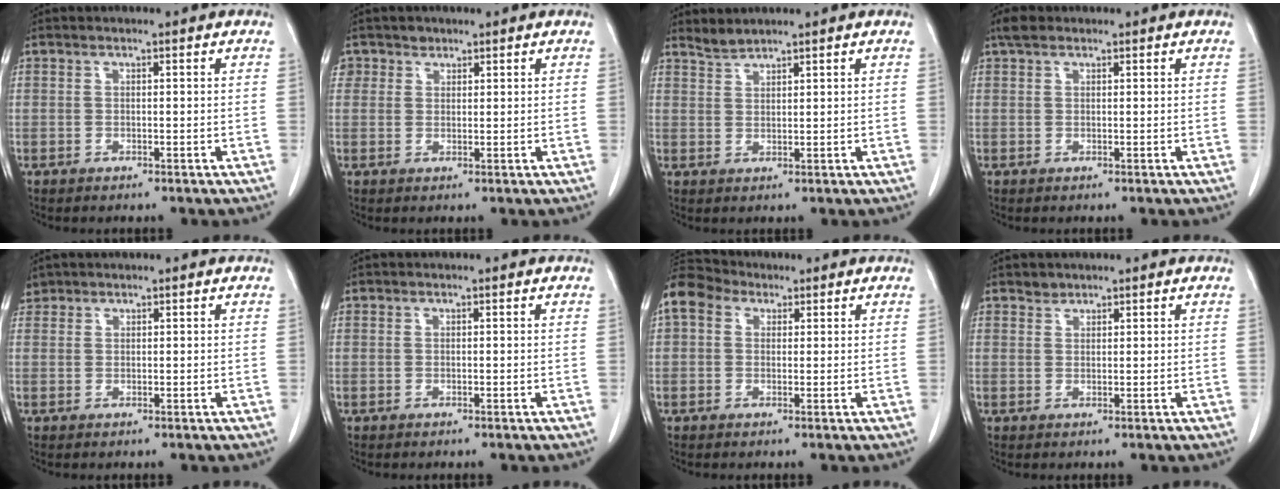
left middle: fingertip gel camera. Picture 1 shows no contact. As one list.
[{"total": 2.7, "force": [1.6, 2.1, 0.0], "torque": [0.011, 0.004, 0.024]}, {"total": 1.9, "force": [1.9, -0.2, 0.0], "torque": [-0.003, 0.000, 0.043]}, {"total": 1.8, "force": [1.3, 1.0, 0.7], "torque": [-0.015, 0.013, 0.022]}, {"total": 1.4, "force": [1.1, 0.8, -0.2], "torque": [0.005, 0.009, 0.020]}, {"total": 0.0}, {"total": 5.4, "force": [2.6, 3.9, 2.7], "torque": [-0.065, 0.035, 0.049]}, {"total": 1.2, "force": [1.1, 0.5, -0.1], "torque": [0.005, -0.003, 0.016]}]